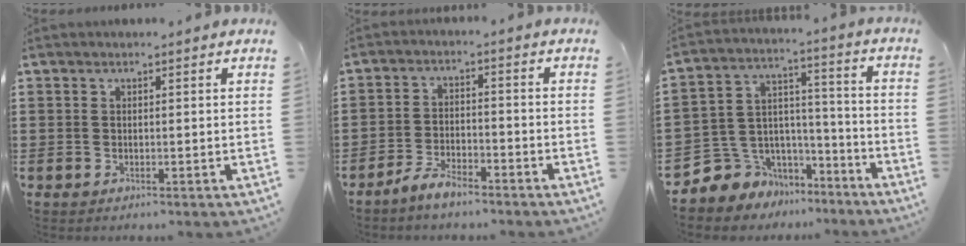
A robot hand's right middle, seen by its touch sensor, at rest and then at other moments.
{"total": 4.3, "force": [-3.8, 1.1, 1.6], "torque": [-0.034, 0.008, -0.077]}
{"total": 6.4, "force": [-4.5, 4.5, -1.2], "torque": [-0.014, -0.006, -0.090]}